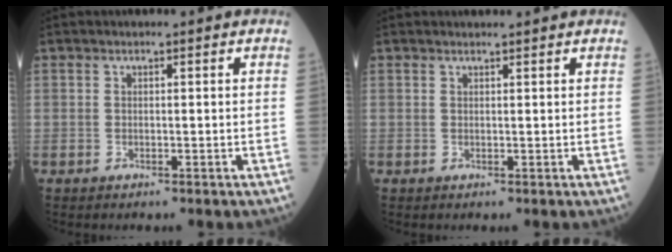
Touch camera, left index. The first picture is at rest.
{"total": 2.6, "force": [2.5, 0.2, 0.6], "torque": [-0.009, 0.012, 0.028]}